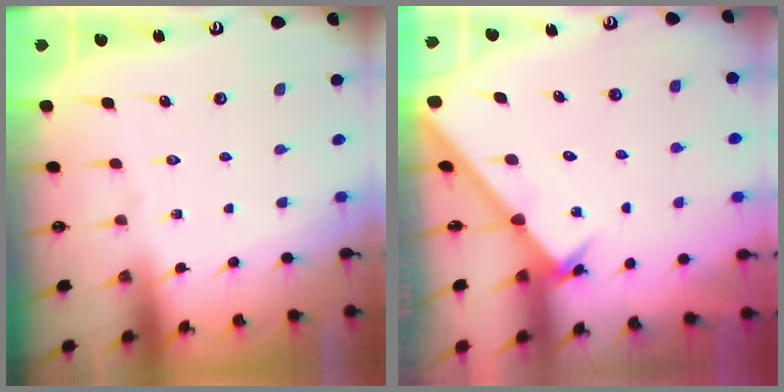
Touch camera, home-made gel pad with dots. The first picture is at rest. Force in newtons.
{"total": 2.1, "press": 2.1, "slide": 0.2}